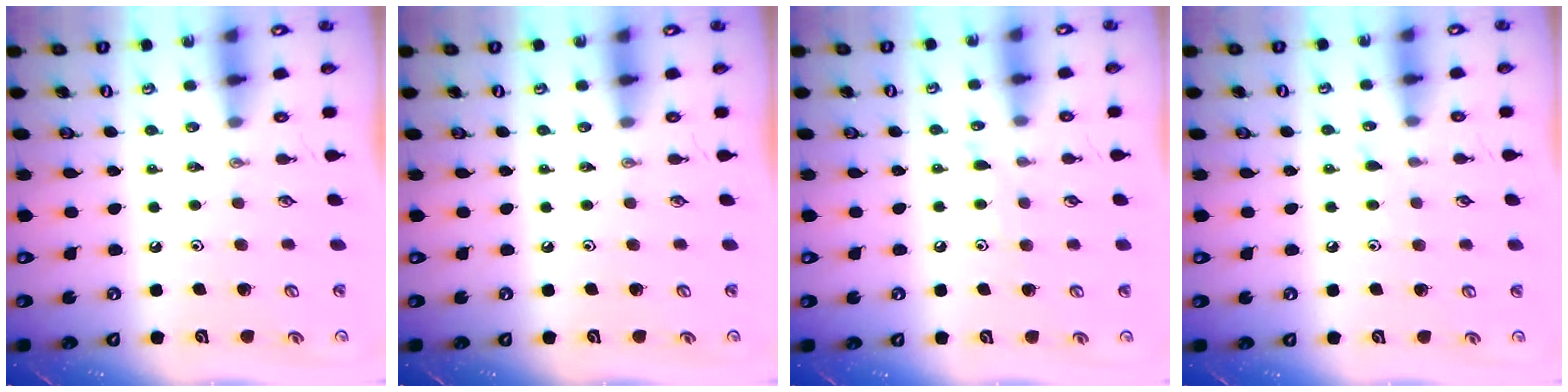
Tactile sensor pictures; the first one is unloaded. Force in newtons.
{"total": 0.0}
{"total": 5.0, "press": 5.0, "slide": 0.3}
{"total": 4.7, "press": 4.6, "slide": 0.6}